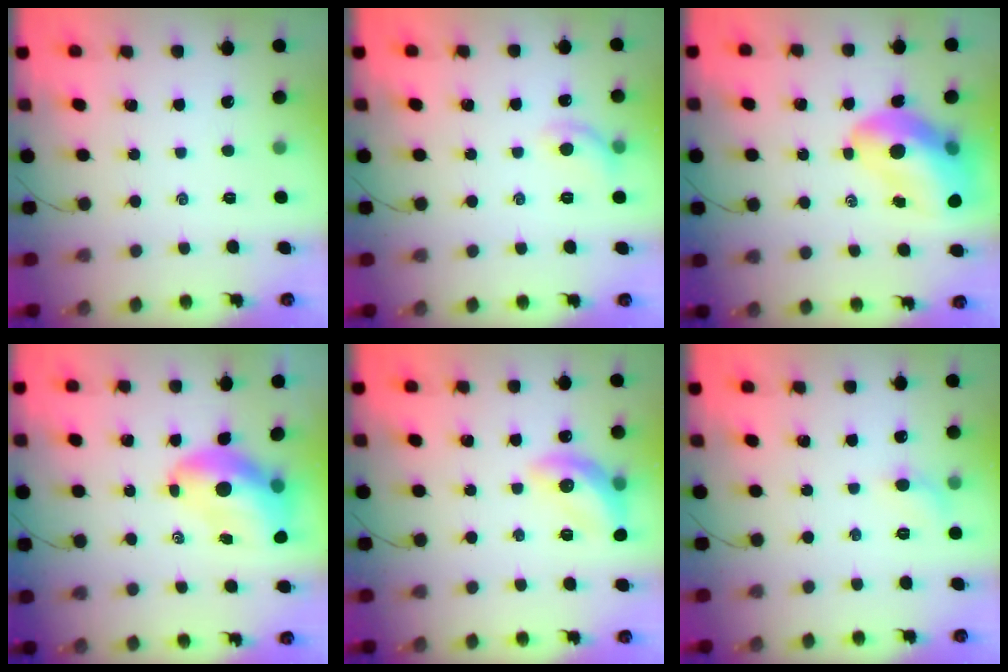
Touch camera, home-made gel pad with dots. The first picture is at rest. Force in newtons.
{"total": 6.9, "press": 6.8, "slide": 0.9}
{"total": 15.4, "press": 14.8, "slide": 4.2}
{"total": 10.4, "press": 9.9, "slide": 3.0}
{"total": 11.6, "press": 11.5, "slide": 1.5}
{"total": 4.7, "press": 4.5, "slide": 1.3}